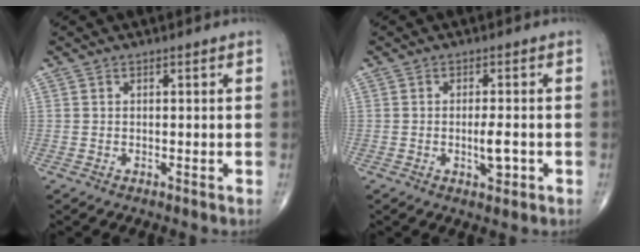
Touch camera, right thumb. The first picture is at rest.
{"total": 3.5, "force": [-0.9, 1.2, 3.2], "torque": [-0.047, 0.000, -0.012]}